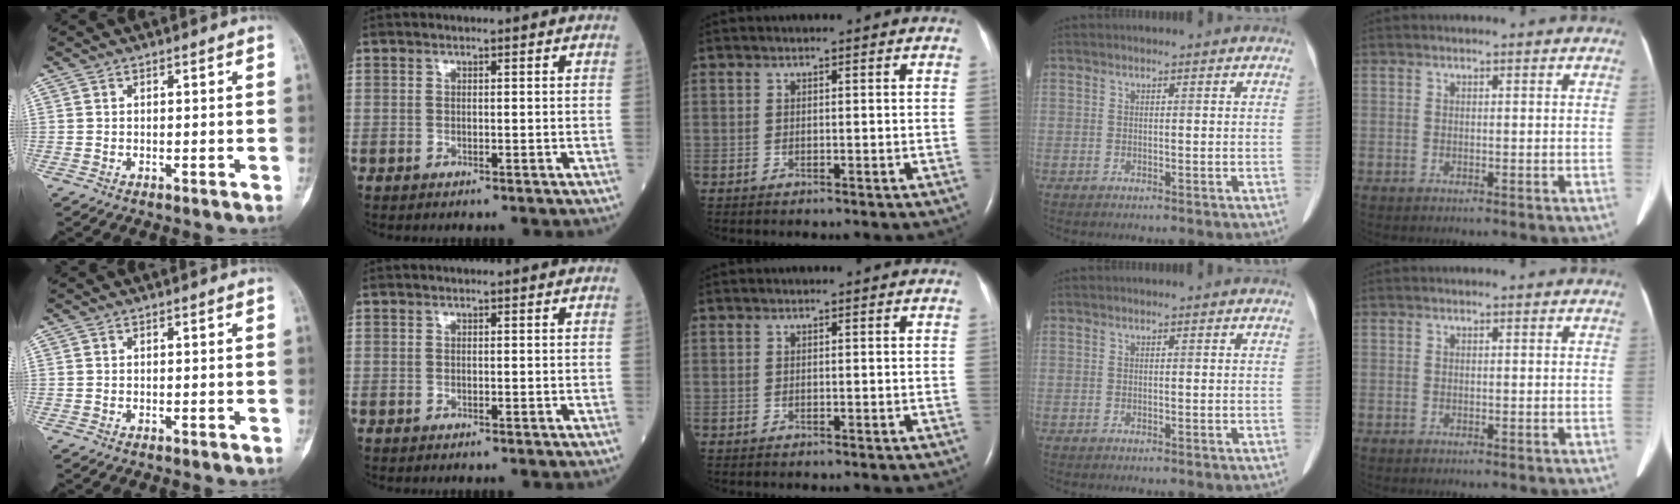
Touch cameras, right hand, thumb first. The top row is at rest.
{}